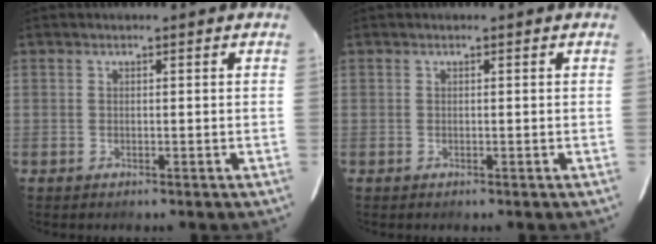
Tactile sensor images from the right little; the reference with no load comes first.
{"total": 0.0}